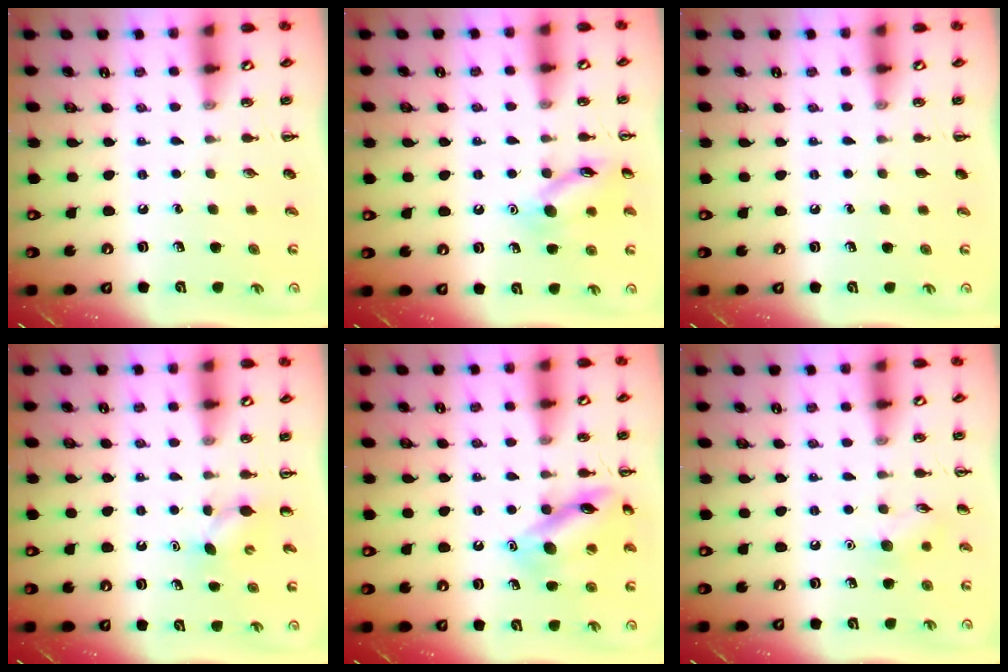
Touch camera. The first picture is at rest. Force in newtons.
{"total": 11.9, "press": 11.9, "slide": 0.6}
{"total": 0.0}
{"total": 3.7, "press": 3.4, "slide": 1.3}
{"total": 12.8, "press": 12.8, "slide": 0.8}
{"total": 6.3, "press": 6.3, "slide": 0.7}